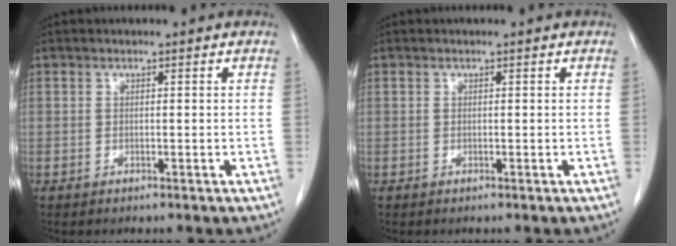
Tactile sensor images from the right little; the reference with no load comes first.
{"total": 0.0}